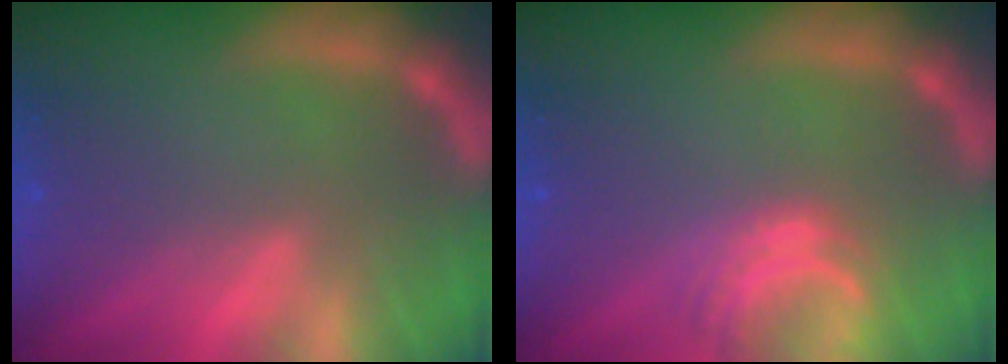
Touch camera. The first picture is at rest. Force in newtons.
{"total": 3.0}